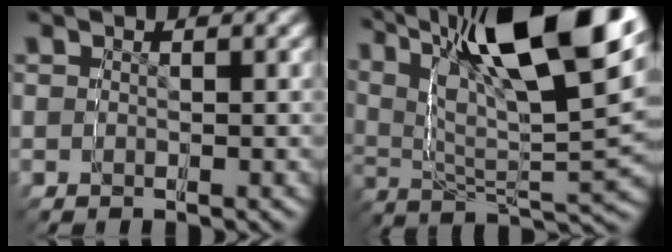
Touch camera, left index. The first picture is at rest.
{"total": 14.4, "force": [8.3, 5.6, 10.3], "torque": [-0.168, 0.051, 0.111]}